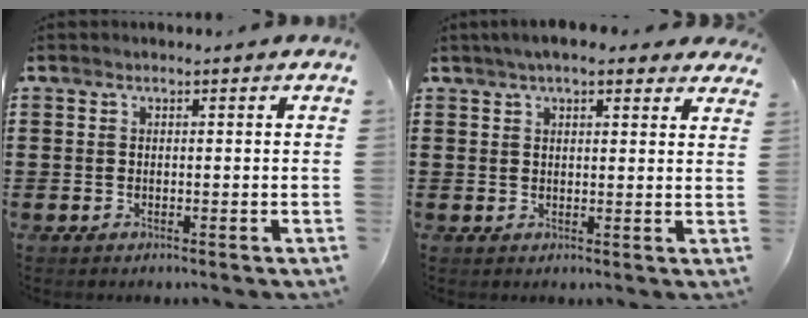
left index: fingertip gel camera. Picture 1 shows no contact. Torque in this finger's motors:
{"motor_torque": [2.14, 0.00, 0.08, -0.18]}